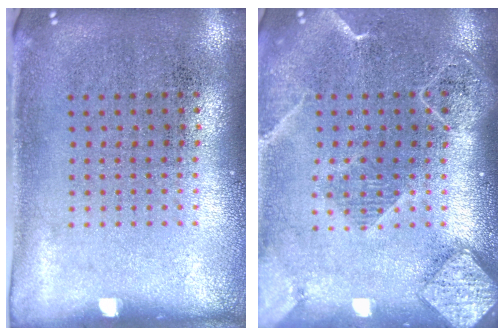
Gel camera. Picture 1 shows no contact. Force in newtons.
{"total": 2.1, "press": 1.9, "slide": 0.9}